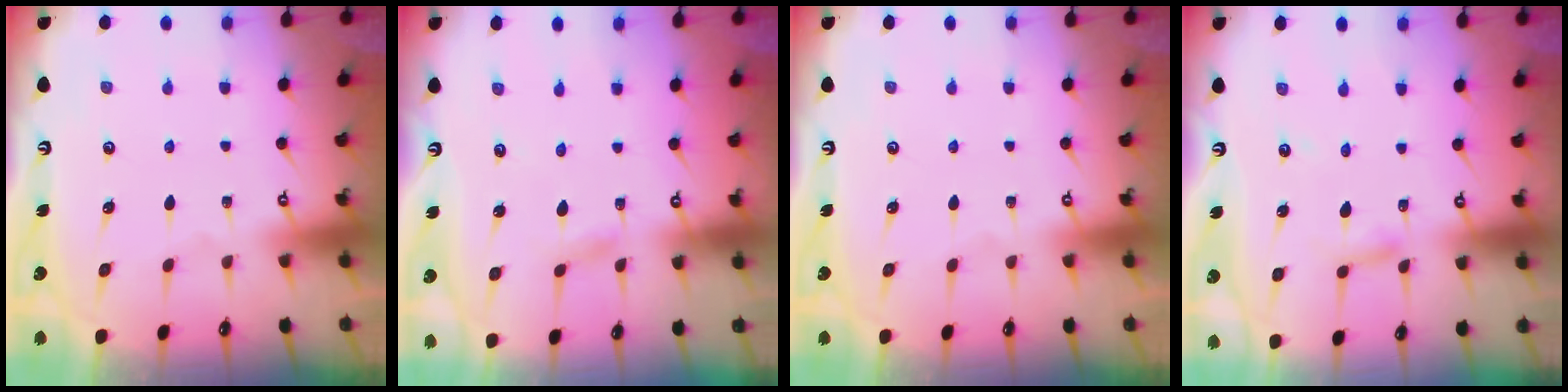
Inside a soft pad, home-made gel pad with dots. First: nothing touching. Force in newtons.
{"total": 2.1, "press": 2.1, "slide": 0.2}
{"total": 0.0}
{"total": 2.7, "press": 2.7, "slide": 0.3}